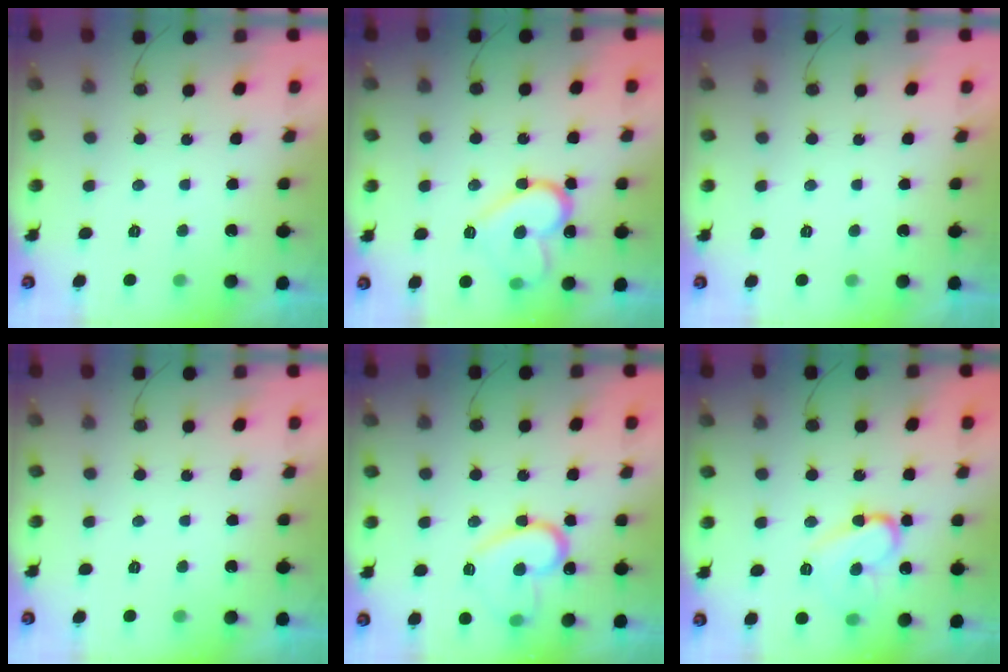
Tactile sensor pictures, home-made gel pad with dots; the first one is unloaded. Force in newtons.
{"total": 15.0, "press": 14.9, "slide": 1.3}
{"total": 1.6, "press": 1.6, "slide": 0.0}
{"total": 0.0}
{"total": 14.8, "press": 14.8, "slide": 0.7}
{"total": 12.6, "press": 12.5, "slide": 1.4}